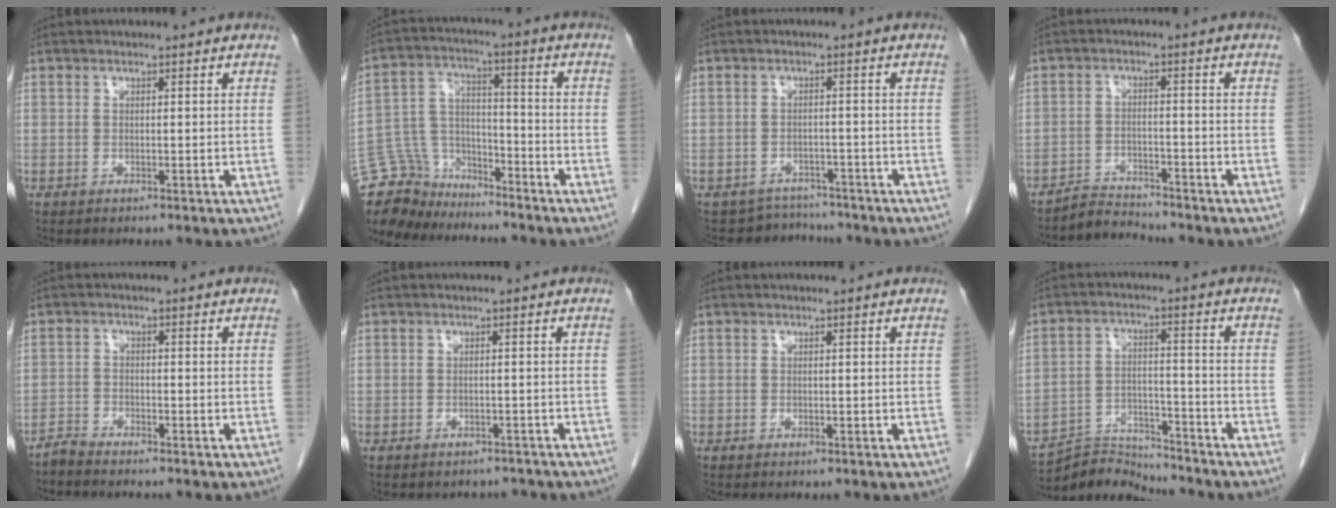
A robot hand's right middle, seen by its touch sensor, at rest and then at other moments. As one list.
[{"total": 12.0, "force": [-10.9, 4.8, 1.0], "torque": [-0.030, 0.037, -0.198]}, {"total": 4.3, "force": [-3.8, 1.4, -1.3], "torque": [0.020, 0.018, -0.054]}, {"total": 3.6, "force": [-3.5, 0.0, -1.0], "torque": [0.019, -0.009, -0.061]}, {"total": 2.0, "force": [-2.0, -0.1, 0.2], "torque": [-0.001, -0.006, -0.041]}, {"total": 3.3, "force": [-3.0, 1.4, -0.1], "torque": [0.001, 0.005, -0.038]}, {"total": 0.0}, {"total": 7.7, "force": [-7.6, 0.3, -0.8], "torque": [0.011, 0.007, -0.135]}]